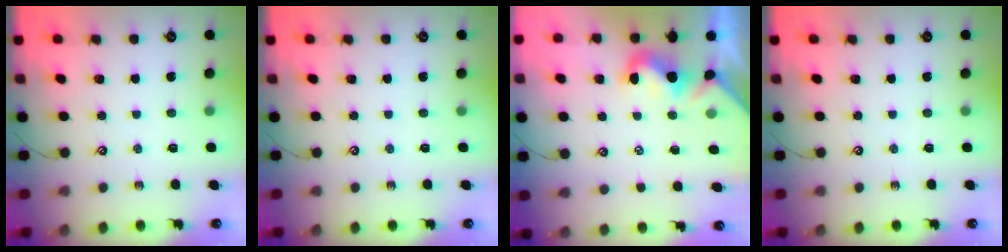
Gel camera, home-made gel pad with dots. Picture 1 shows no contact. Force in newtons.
{"total": 0.0}
{"total": 1.1, "press": 0.9, "slide": 0.6}
{"total": 0.0}